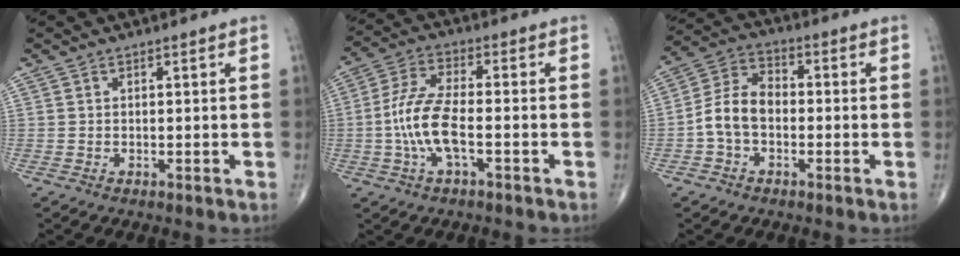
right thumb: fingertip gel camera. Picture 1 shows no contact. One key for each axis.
{"total": 10.0, "fx": -2.3, "fy": 3.7, "fz": 9.0, "tx": -0.202, "ty": 0.026, "tz": -0.046}
{"total": 8.5, "fx": -1.7, "fy": 5.8, "fz": 6.0, "tx": -0.109, "ty": 0.034, "tz": -0.045}